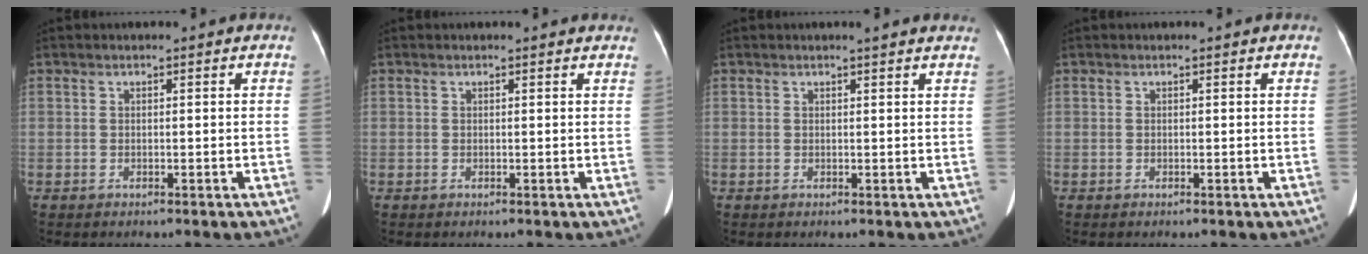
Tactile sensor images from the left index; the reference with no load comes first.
{"total": 2.7, "force": [2.6, 0.5, 0.5], "torque": [-0.011, 0.005, 0.015]}
{"total": 3.8, "force": [3.4, 0.2, 1.6], "torque": [-0.022, 0.007, 0.029]}
{"total": 0.0}